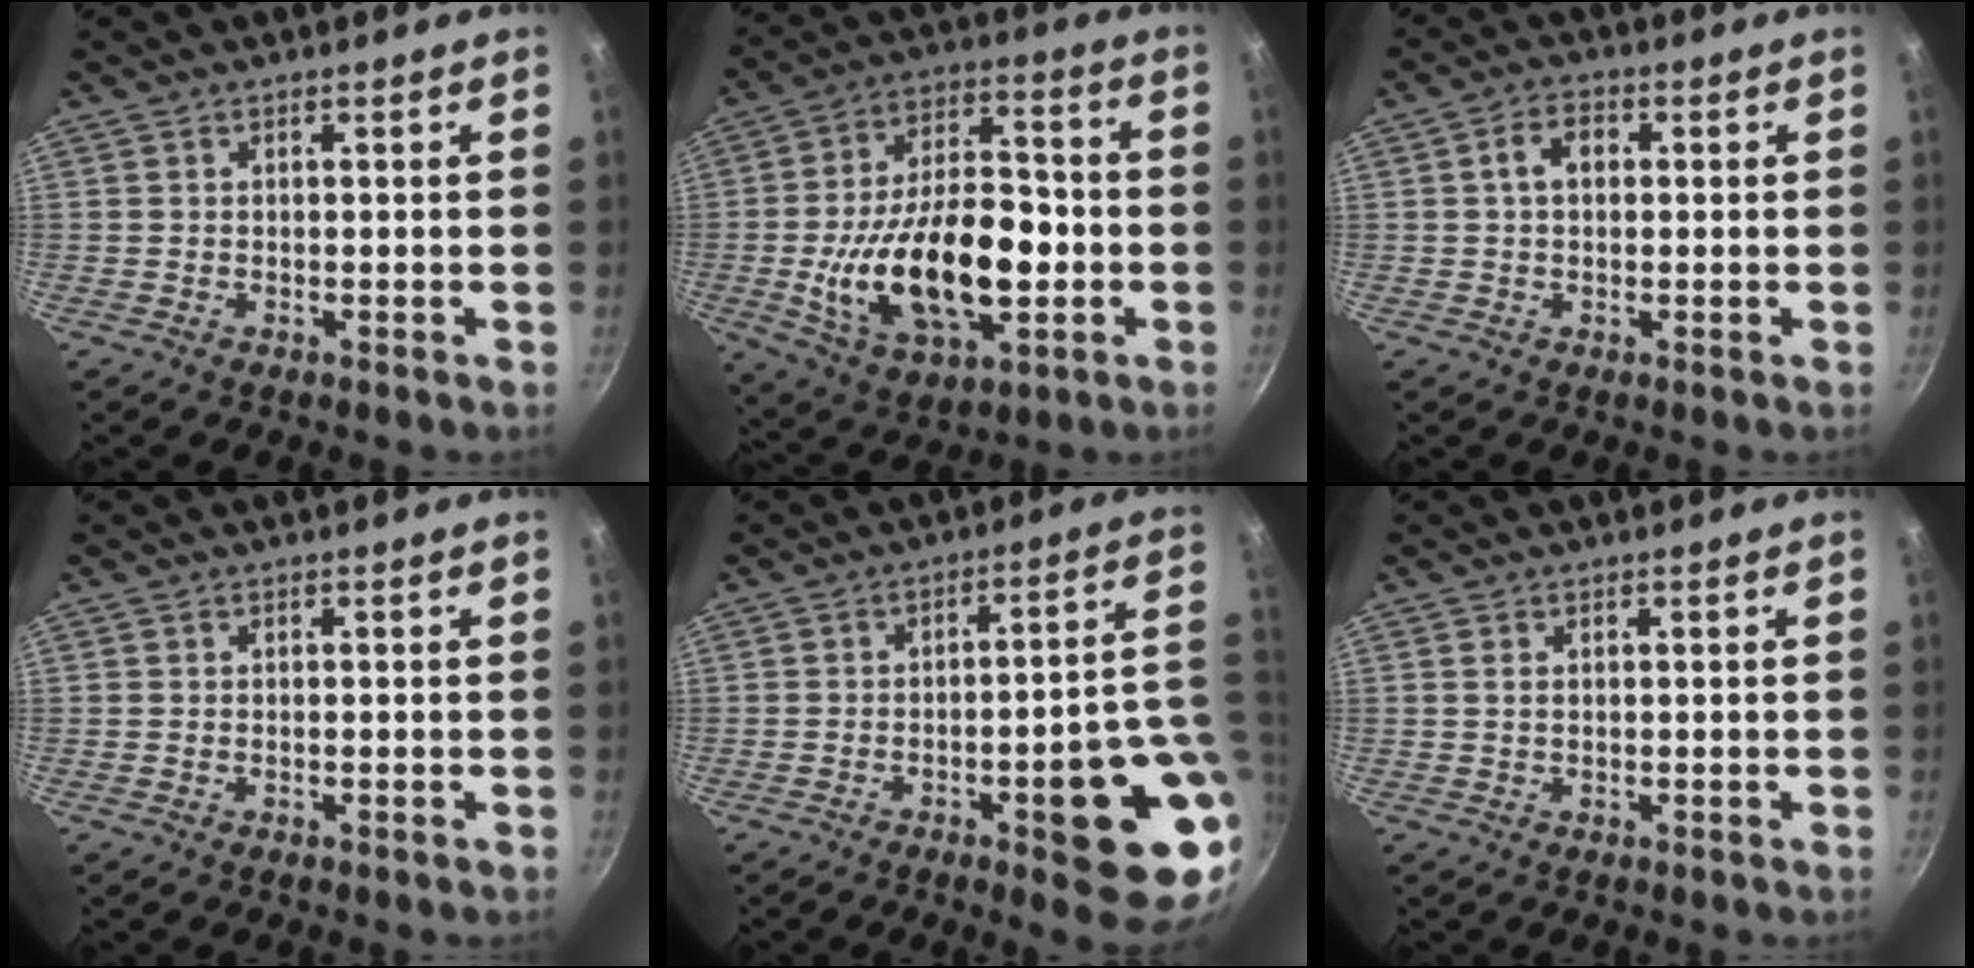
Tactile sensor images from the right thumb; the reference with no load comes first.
{"total": 23.6, "force": [-4.4, 13.1, 19.1], "torque": [-0.308, 0.030, -0.065]}
{"total": 4.6, "force": [0.7, 3.2, 3.2], "torque": [-0.042, 0.012, 0.005]}
{"total": 0.0}
{"total": 17.1, "force": [-3.8, 4.5, 16.0], "torque": [-0.162, 0.019, -0.048]}
{"total": 0.8, "force": [0.2, 0.4, 0.6], "torque": [-0.011, 0.000, 0.003]}